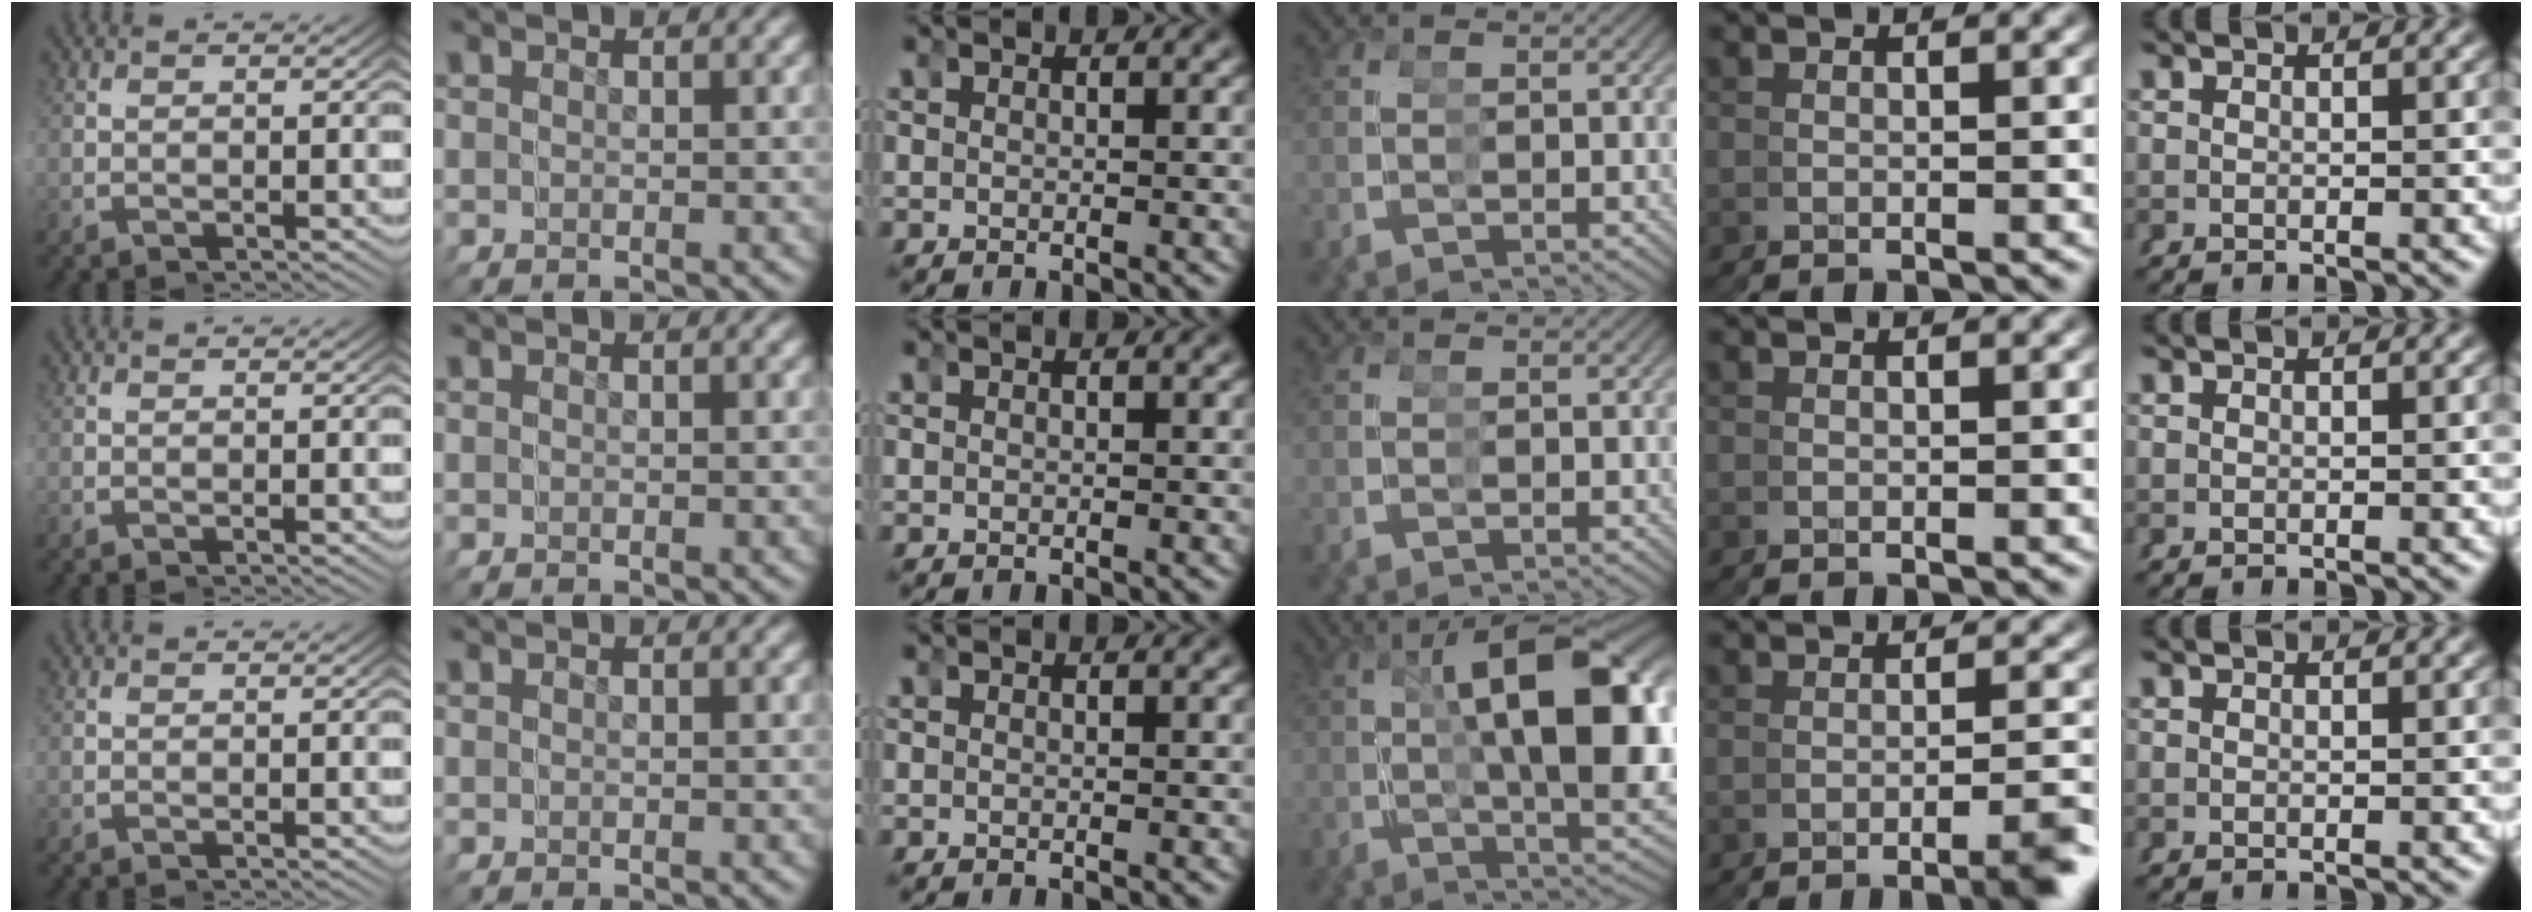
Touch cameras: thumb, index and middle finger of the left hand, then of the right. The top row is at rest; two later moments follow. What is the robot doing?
{"motion": "grasp_and_lifting", "object": "toy banana"}